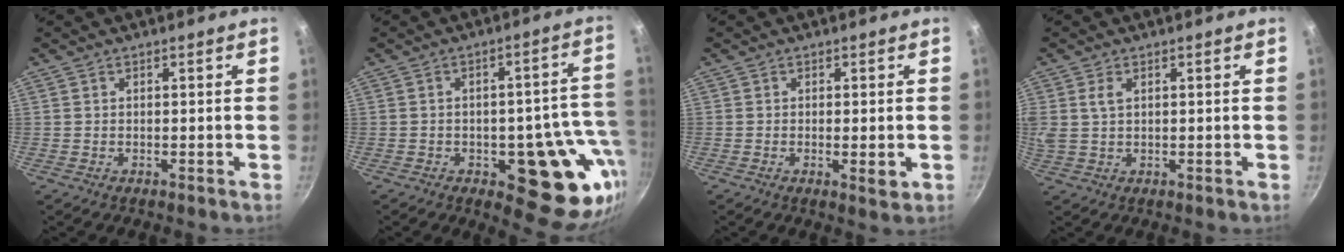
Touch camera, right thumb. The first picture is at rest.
{"total": 18.5, "force": [-5.6, 8.9, 15.2], "torque": [-0.108, 0.010, -0.069]}
{"total": 2.9, "force": [-0.6, 0.8, 2.7], "torque": [-0.049, -0.008, -0.009]}
{"total": 4.4, "force": [1.5, 2.4, 3.4], "torque": [-0.068, 0.004, 0.029]}